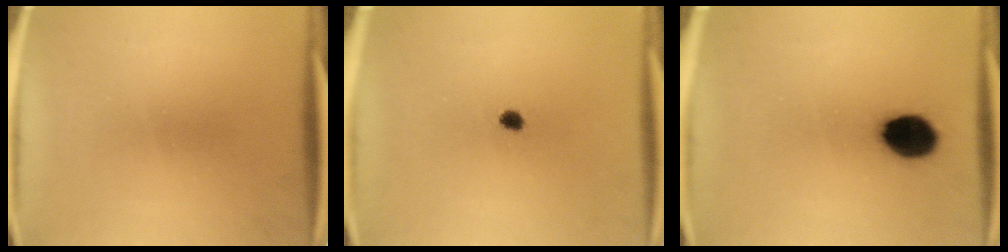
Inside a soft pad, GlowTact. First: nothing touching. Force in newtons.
{"total": 1.8}
{"total": 9.8}